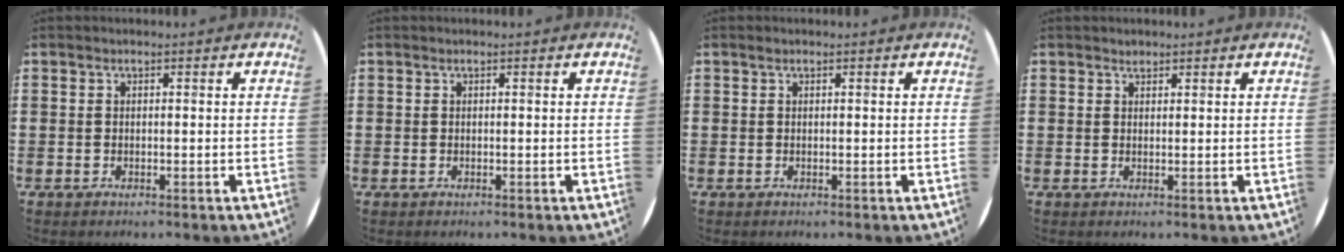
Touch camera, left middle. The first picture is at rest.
{"total": 0.0}
{"total": 0.0}
{"total": 0.8, "force": [0.8, 0.3, 0.0], "torque": [0.006, -0.002, 0.013]}